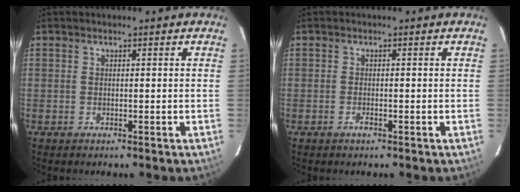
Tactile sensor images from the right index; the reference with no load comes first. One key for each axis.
{"total": 1.0, "fx": -0.6, "fy": 0.4, "fz": 0.7, "tx": -0.012, "ty": 0.000, "tz": -0.012}